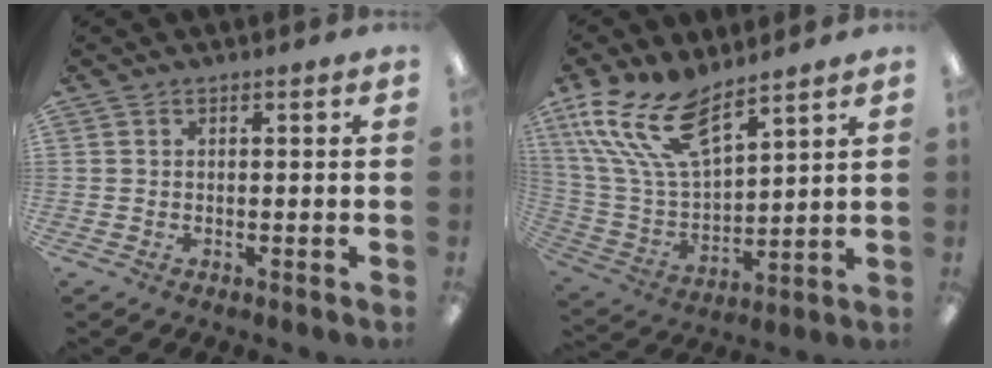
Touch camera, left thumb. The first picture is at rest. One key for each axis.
{"total": 18.1, "fx": 11.6, "fy": 7.8, "fz": 11.4, "tx": -0.260, "ty": -0.057, "tz": 0.214}